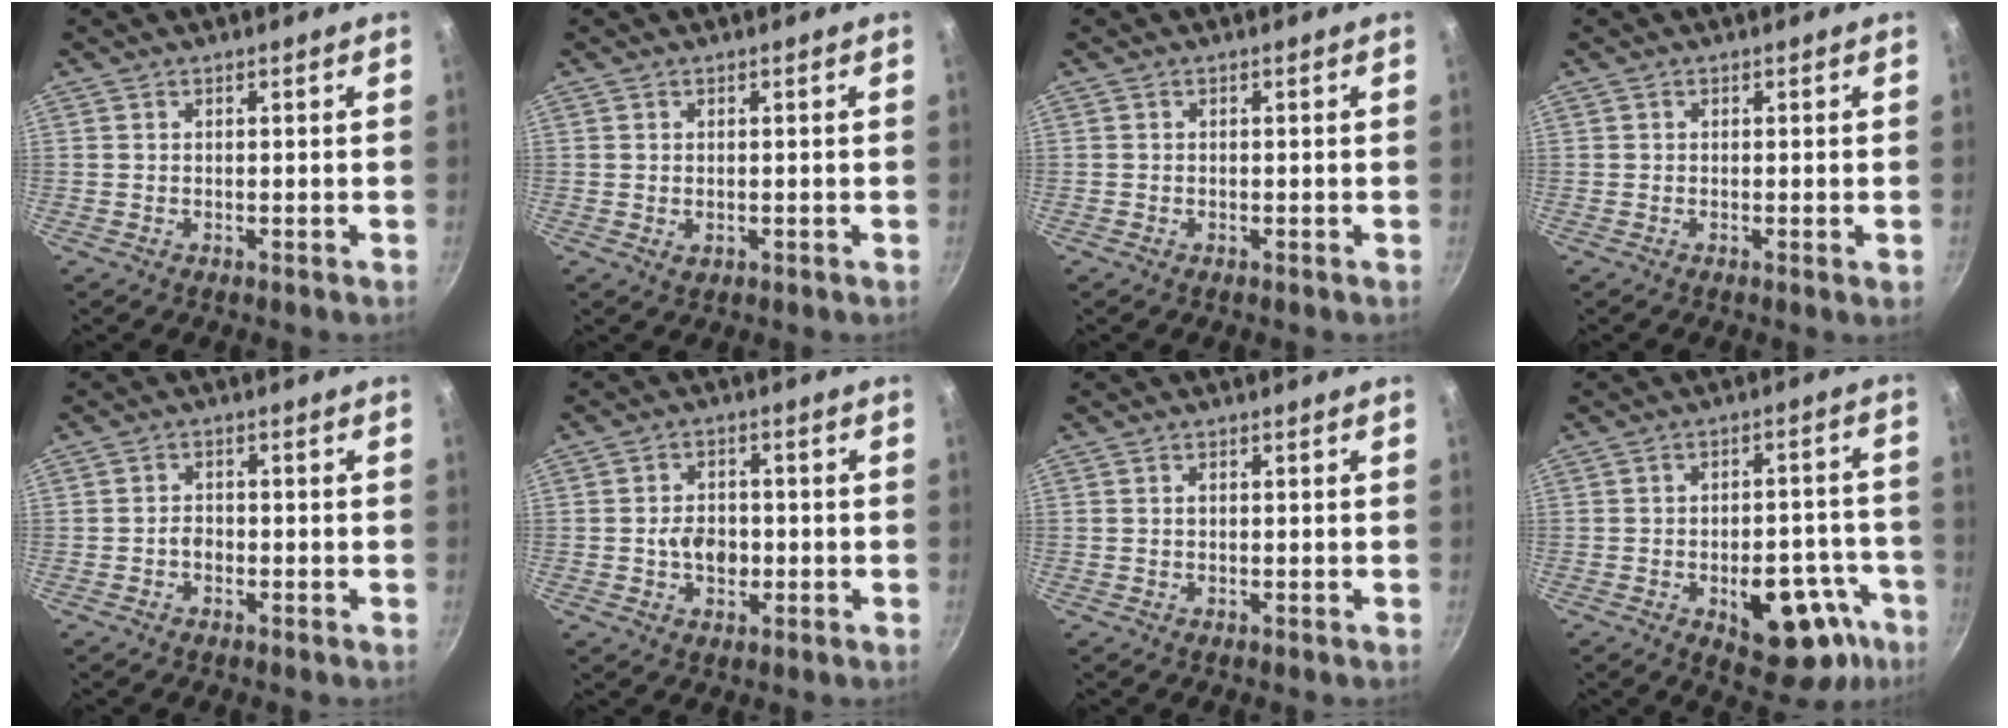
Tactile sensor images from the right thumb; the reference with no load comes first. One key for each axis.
{"total": 1.1, "fx": -0.1, "fy": 0.8, "fz": 0.8, "tx": -0.012, "ty": -0.001, "tz": 0.001}
{"total": 0.0}
{"total": 0.8, "fx": -0.2, "fy": -0.1, "fz": 0.8, "tx": -0.014, "ty": -0.003, "tz": -0.006}
{"total": 1.9, "fx": -0.8, "fy": 1.4, "fz": 1.0, "tx": -0.010, "ty": 0.014, "tz": -0.015}
{"total": 5.6, "fx": -0.9, "fy": 4.1, "fz": 3.7, "tx": -0.040, "ty": 0.009, "tz": -0.015}
{"total": 0.7, "fx": 0.0, "fy": 0.4, "fz": 0.5, "tx": -0.007, "ty": 0.004, "tz": 0.002}
{"total": 16.7, "fx": -6.9, "fy": 8.8, "fz": 12.3, "tx": -0.090, "ty": 0.036, "tz": -0.079}